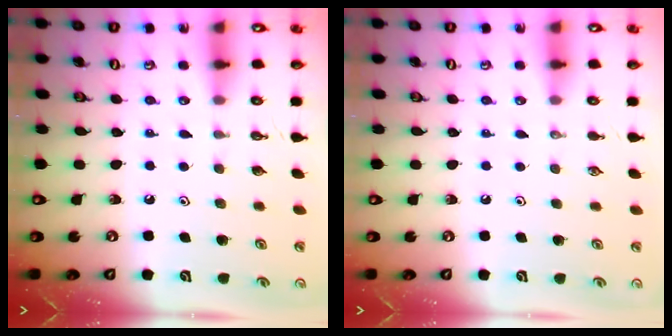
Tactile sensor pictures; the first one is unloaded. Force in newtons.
{"total": 0.0}